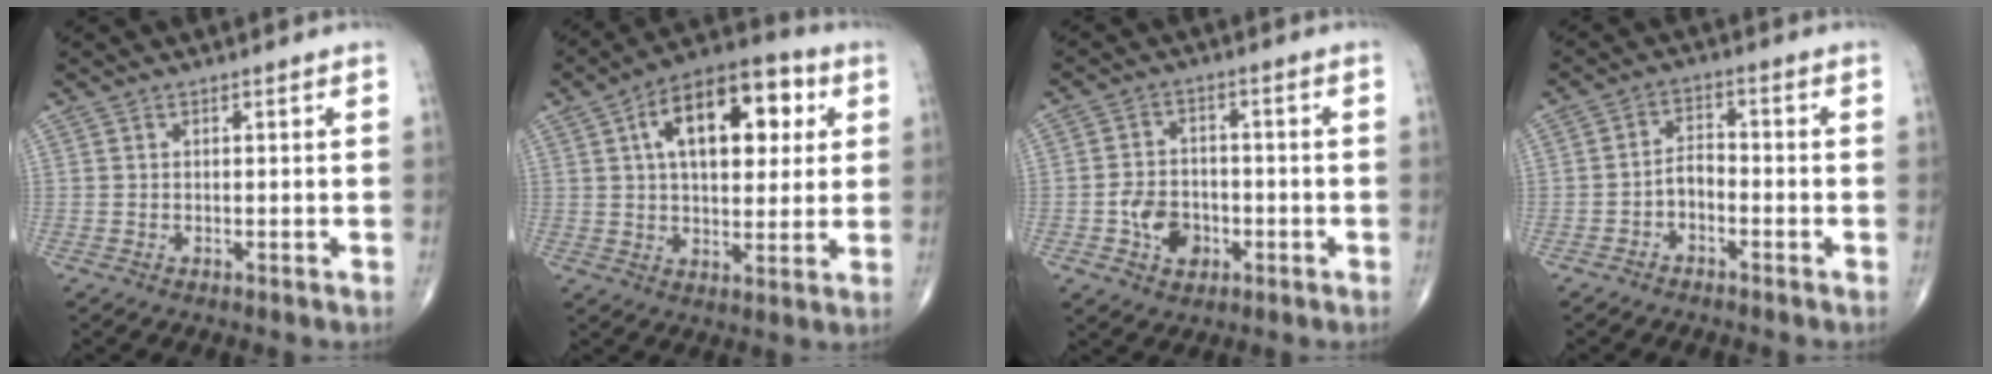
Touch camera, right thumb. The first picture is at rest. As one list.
[{"total": 18.4, "force": [5.4, 9.7, 14.6], "torque": [-0.190, 0.012, 0.075]}, {"total": 7.2, "force": [-2.3, 5.4, 4.2], "torque": [-0.051, 0.014, -0.041]}, {"total": 3.6, "force": [-1.9, 2.1, 2.3], "torque": [-0.032, 0.024, -0.042]}]